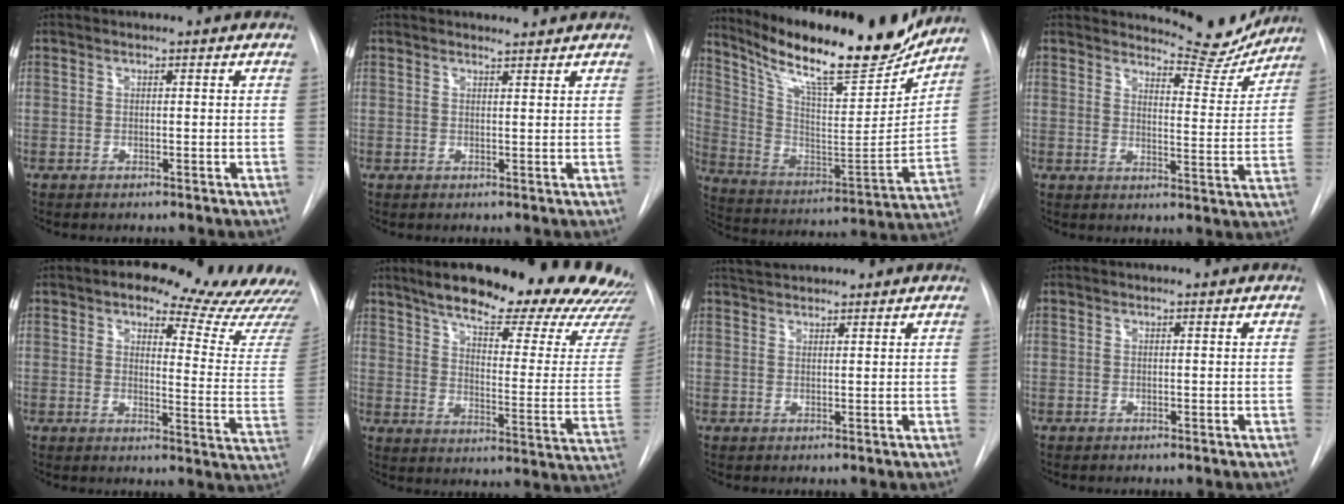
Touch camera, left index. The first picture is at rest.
{"total": 1.6, "force": [1.6, -0.1, -0.2], "torque": [-0.006, -0.002, 0.023]}
{"total": 24.1, "force": [19.7, 4.6, 13.0], "torque": [-0.228, -0.017, 0.310]}
{"total": 9.0, "force": [8.9, 1.5, 0.7], "torque": [-0.002, -0.035, 0.107]}
{"total": 19.0, "force": [16.4, 4.9, 8.1], "torque": [-0.072, -0.057, 0.175]}
{"total": 29.4, "force": [23.9, 4.1, 16.7], "torque": [-0.208, -0.061, 0.301]}
{"total": 3.5, "force": [3.3, 0.6, 0.8], "torque": [-0.016, 0.030, 0.059]}
{"total": 0.0}